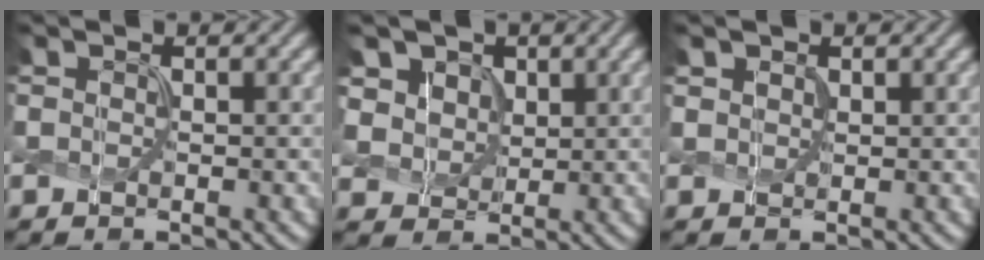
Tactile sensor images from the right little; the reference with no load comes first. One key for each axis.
{"total": 4.5, "fx": 1.9, "fy": 3.8, "fz": 1.6, "tx": -0.065, "ty": -0.006, "tz": 0.044}
{"total": 0.7, "fx": 0.4, "fy": 0.5, "fz": 0.1, "tx": -0.003, "ty": -0.004, "tz": 0.013}